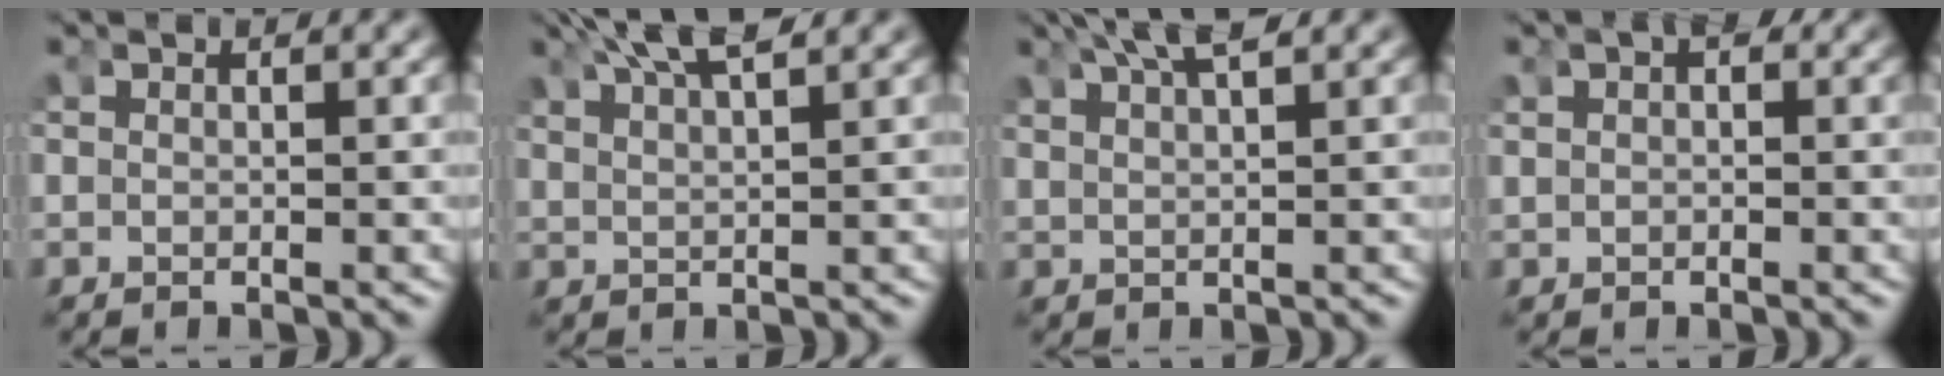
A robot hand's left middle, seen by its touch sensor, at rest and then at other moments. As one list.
[{"total": 5.1, "force": [4.1, 1.3, 2.6], "torque": [-0.057, 0.008, 0.072]}, {"total": 4.6, "force": [3.6, 1.2, 2.6], "torque": [-0.049, 0.010, 0.062]}, {"total": 1.5, "force": [0.5, 1.1, 1.0], "torque": [-0.017, 0.001, 0.007]}]